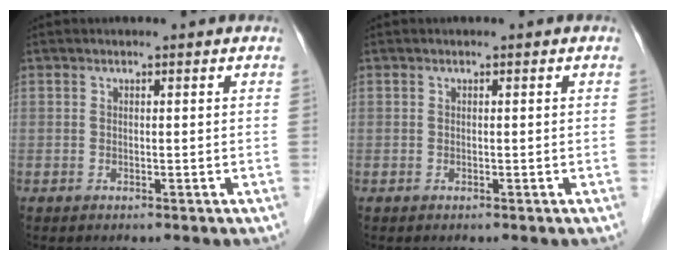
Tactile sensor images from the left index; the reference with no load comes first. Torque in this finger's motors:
{"motor_torque": [-0.04, 0.05, -0.02, -0.01]}